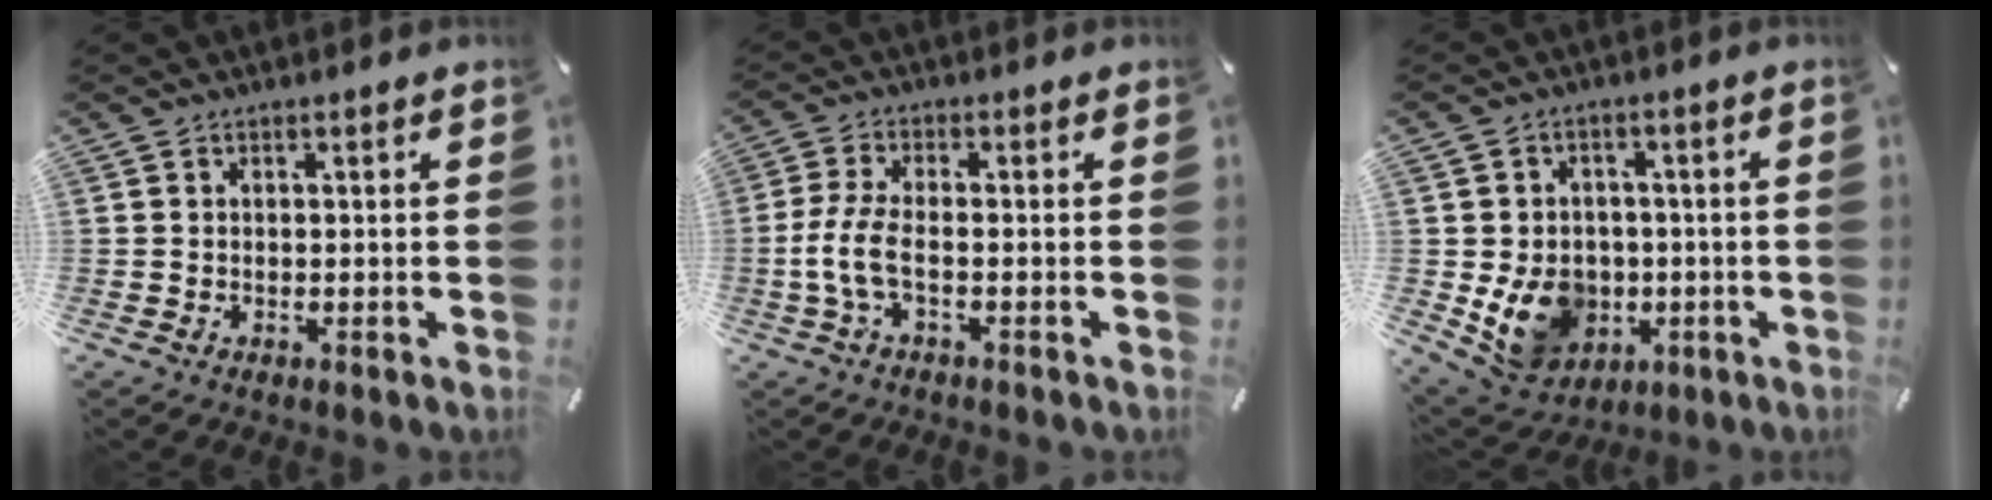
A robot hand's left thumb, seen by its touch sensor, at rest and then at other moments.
{"total": 6.5, "force": [-1.7, 1.9, 6.0], "torque": [-0.136, -0.012, -0.033]}
{"total": 12.1, "force": [-2.6, 10.2, 5.8], "torque": [-0.132, 0.010, -0.038]}